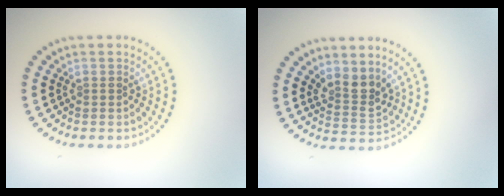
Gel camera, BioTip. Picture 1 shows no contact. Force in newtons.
{"total": 2.6, "press": 2.2, "slide": 1.5}